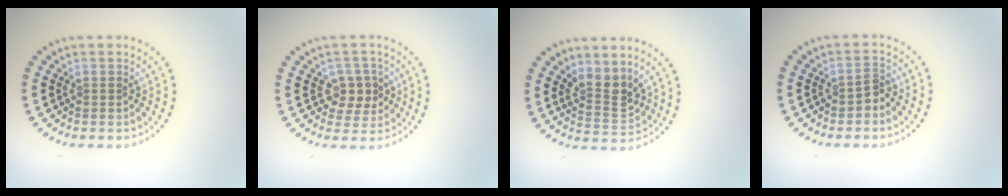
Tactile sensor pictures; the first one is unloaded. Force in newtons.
{"total": 2.8, "press": 2.7, "slide": 1.0}
{"total": 3.1, "press": 2.7, "slide": 1.5}
{"total": 1.4, "press": 1.2, "slide": 0.7}